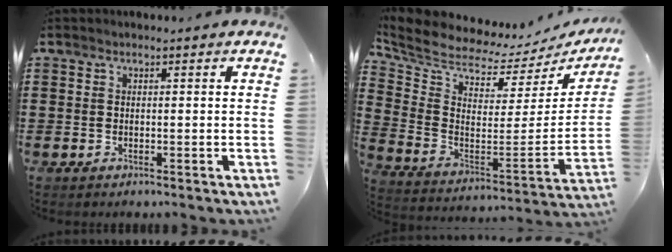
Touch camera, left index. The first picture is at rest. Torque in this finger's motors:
{"motor_torque": [2.14, 0.00, 0.54, 0.09]}